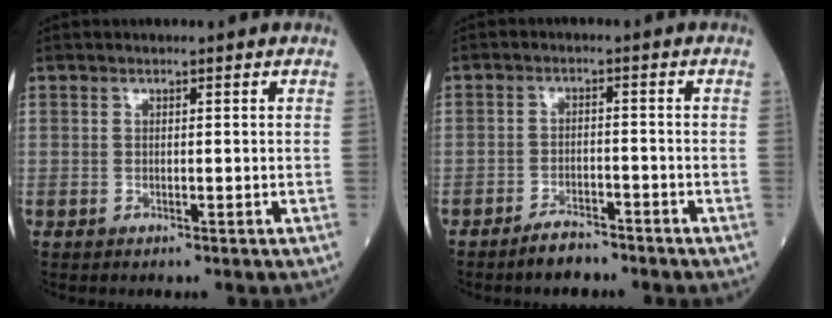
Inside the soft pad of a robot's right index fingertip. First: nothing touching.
{"total": 3.6, "force": [-3.2, 1.0, 1.4], "torque": [-0.029, 0.000, -0.055]}